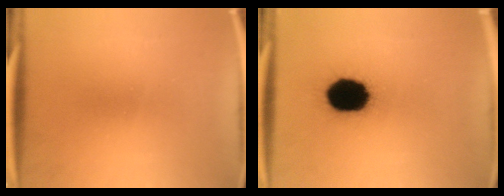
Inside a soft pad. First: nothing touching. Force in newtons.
{"total": 17.4}